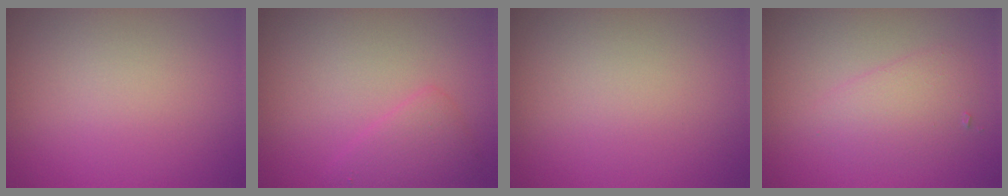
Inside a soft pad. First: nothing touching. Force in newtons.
{"total": 2.1, "press": 2.1, "slide": 0.0}
{"total": 0.0}
{"total": 2.2, "press": 2.2, "slide": 0.1}